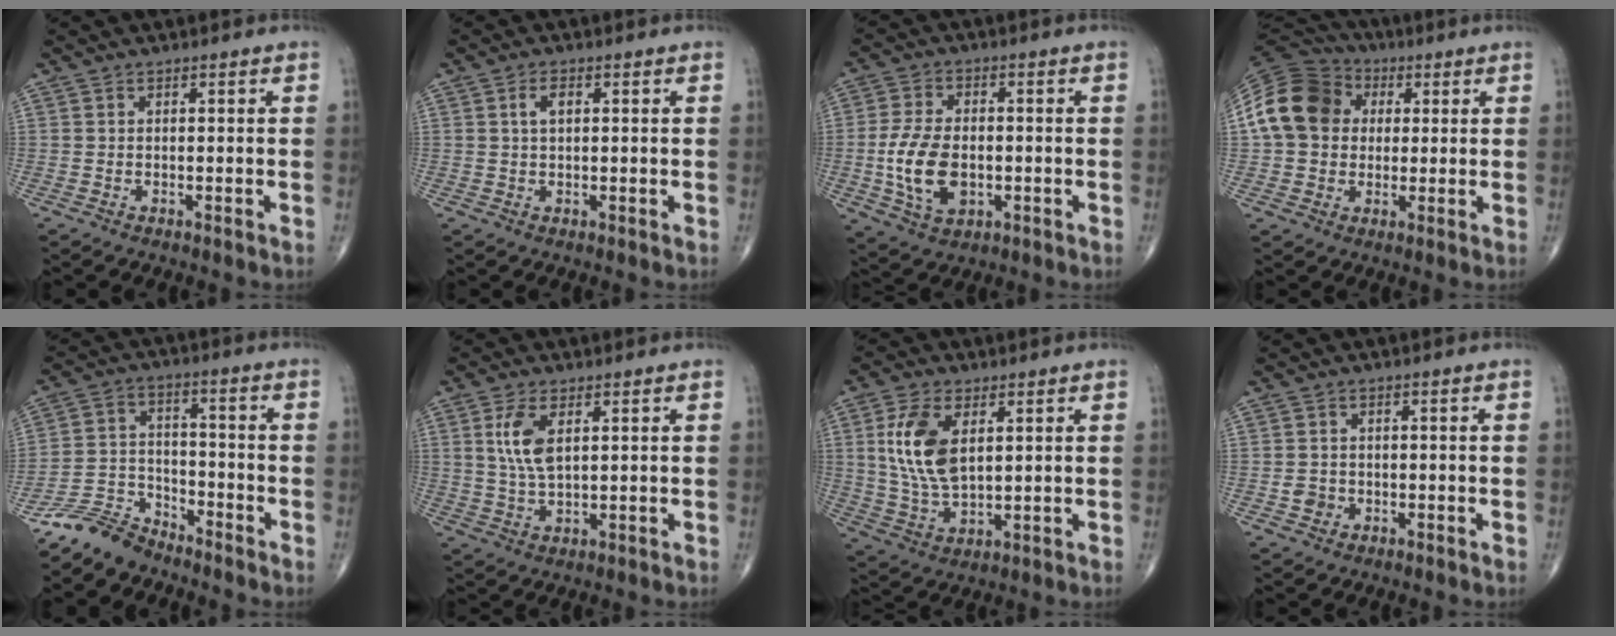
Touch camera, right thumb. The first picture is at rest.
{"total": 2.5, "force": [0.6, 1.3, 2.0], "torque": [-0.033, 0.004, 0.011]}
{"total": 11.4, "force": [-1.8, 6.9, 8.8], "torque": [-0.166, 0.001, -0.029]}
{"total": 16.3, "force": [2.6, 13.2, 9.3], "torque": [-0.169, 0.028, 0.039]}
{"total": 7.7, "force": [-7.0, 2.9, 1.0], "torque": [-0.004, 0.052, -0.146]}
{"total": 6.4, "force": [2.0, 2.8, 5.4], "torque": [-0.117, -0.011, 0.044]}
{"total": 11.7, "force": [3.1, 6.2, 9.4], "torque": [-0.188, -0.015, 0.065]}
{"total": 2.3, "force": [-0.7, 2.1, 0.8], "torque": [-0.002, 0.007, -0.010]}